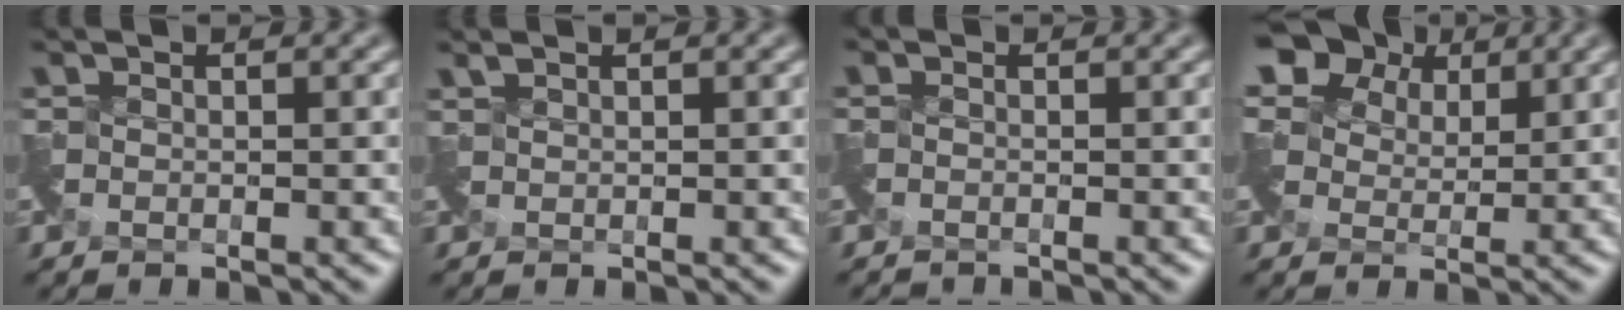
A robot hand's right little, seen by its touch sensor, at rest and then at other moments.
{"total": 0.8, "force": [0.8, -0.1, 0.0], "torque": [-0.005, 0.006, 0.020]}
{"total": 1.5, "force": [-1.3, -0.2, -0.8], "torque": [0.011, -0.018, -0.029]}
{"total": 7.3, "force": [4.6, 4.7, 3.1], "torque": [-0.069, 0.018, 0.060]}